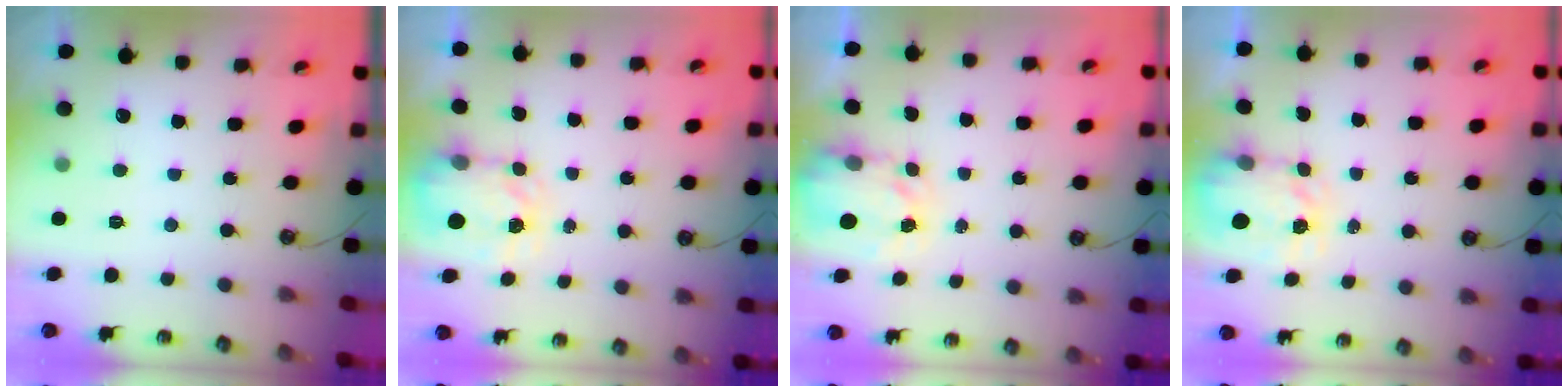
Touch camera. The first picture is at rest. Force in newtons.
{"total": 3.4, "press": 3.4, "slide": 0.4}
{"total": 3.5, "press": 3.4, "slide": 0.6}
{"total": 3.5, "press": 3.5, "slide": 0.4}